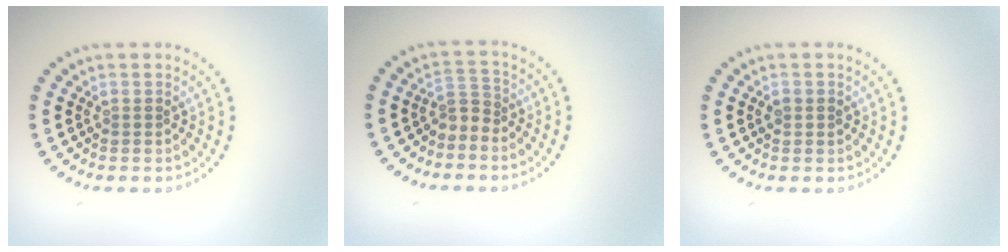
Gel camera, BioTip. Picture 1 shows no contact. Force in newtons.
{"total": 1.9, "press": 1.2, "slide": 1.5}
{"total": 1.0, "press": 1.0, "slide": 0.3}